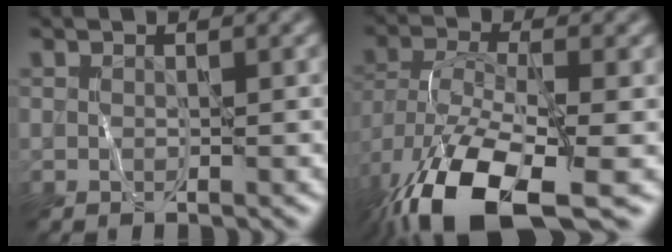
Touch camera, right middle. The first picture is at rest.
{"total": 13.2, "force": [-7.8, 5.1, 9.4], "torque": [-0.202, -0.032, -0.135]}